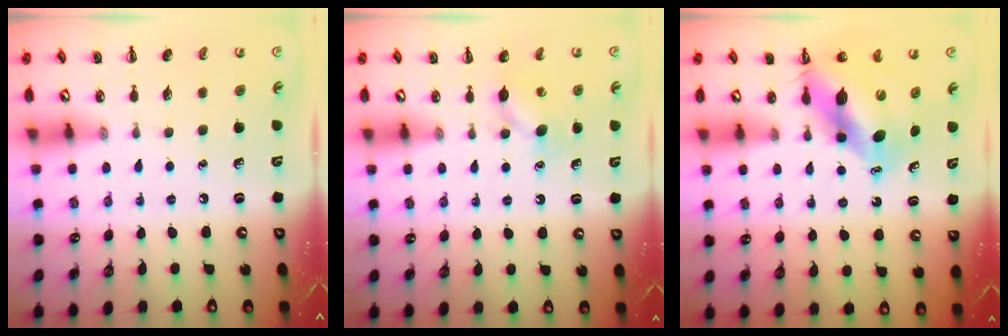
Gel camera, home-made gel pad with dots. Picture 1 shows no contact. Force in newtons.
{"total": 4.3, "press": 4.1, "slide": 1.1}
{"total": 9.3, "press": 9.0, "slide": 2.5}